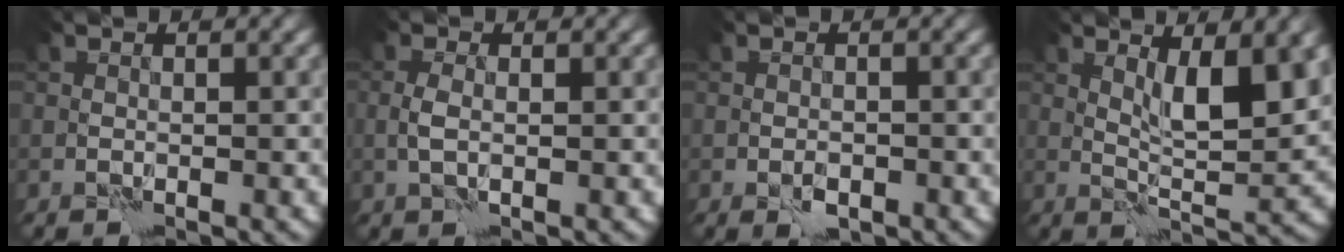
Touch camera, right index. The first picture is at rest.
{"total": 1.3, "force": [0.1, 0.5, 1.2], "torque": [-0.028, 0.000, 0.000]}
{"total": 1.3, "force": [-0.5, 0.8, 1.0], "torque": [-0.016, -0.003, -0.009]}
{"total": 6.0, "force": [2.3, 1.5, 5.4], "torque": [-0.089, -0.007, 0.041]}